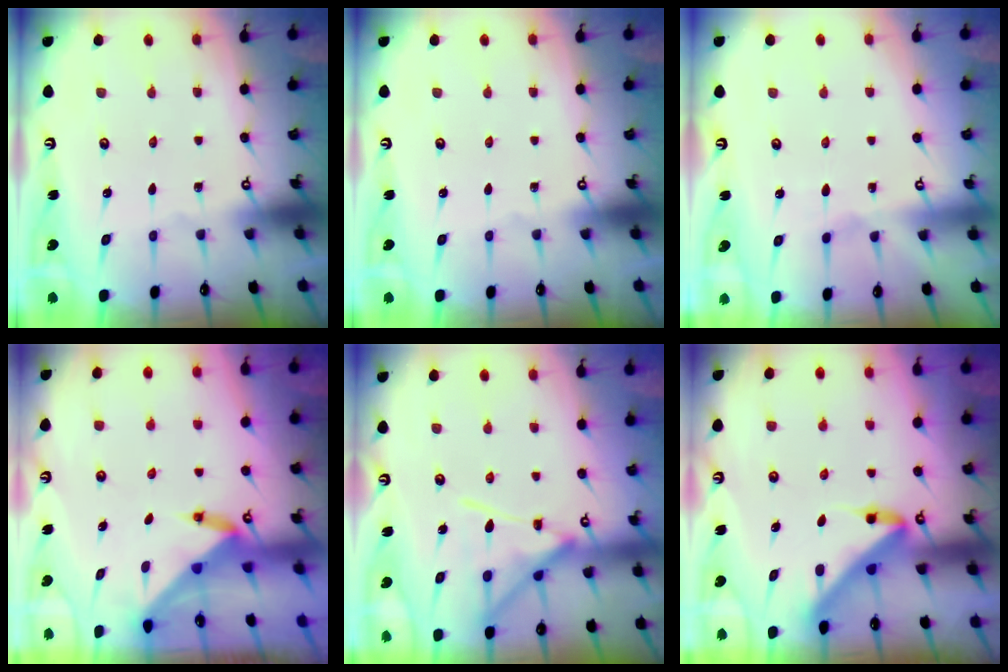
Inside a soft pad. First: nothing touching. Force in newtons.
{"total": 0.0}
{"total": 2.5, "press": 2.4, "slide": 0.5}
{"total": 3.4, "press": 3.4, "slide": 0.4}
{"total": 15.1, "press": 15.0, "slide": 1.0}
{"total": 5.1, "press": 5.0, "slide": 0.4}